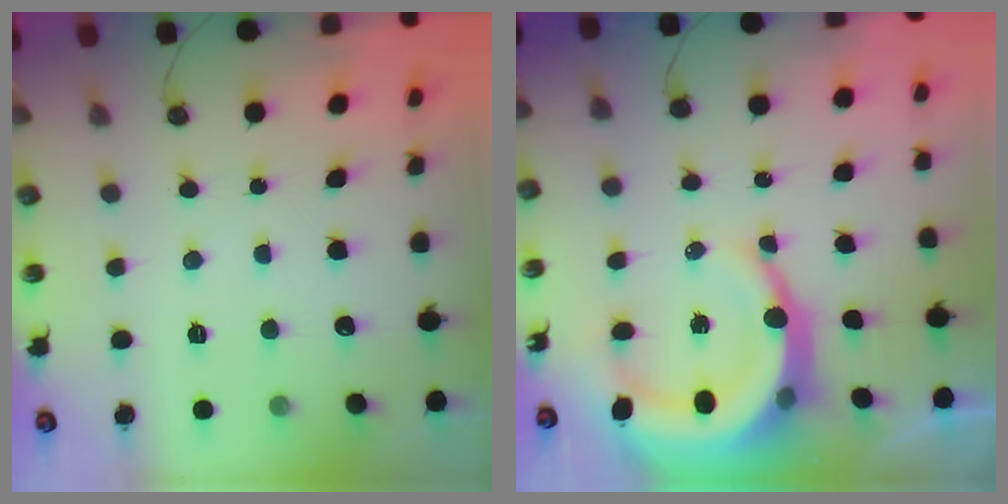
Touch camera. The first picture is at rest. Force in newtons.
{"total": 12.4, "press": 12.2, "slide": 2.5}